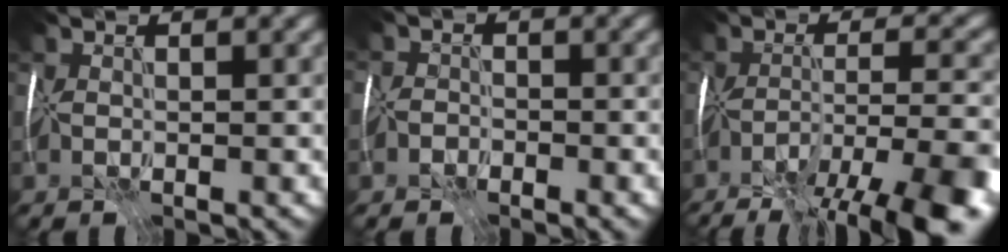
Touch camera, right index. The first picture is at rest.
{"total": 2.9, "force": [-2.2, 1.9, 0.4], "torque": [0.021, 0.005, -0.058]}
{"total": 12.1, "force": [-9.1, 1.6, 7.7], "torque": [-0.124, -0.024, -0.128]}